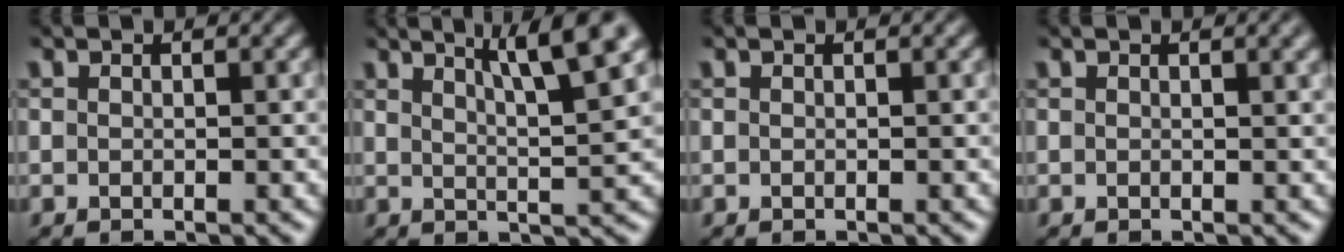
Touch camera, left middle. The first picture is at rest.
{"total": 6.8, "force": [3.9, 1.1, 5.5], "torque": [-0.063, 0.014, 0.057]}
{"total": 0.0}
{"total": 1.5, "force": [0.9, 0.5, 1.1], "torque": [-0.009, 0.004, 0.010]}